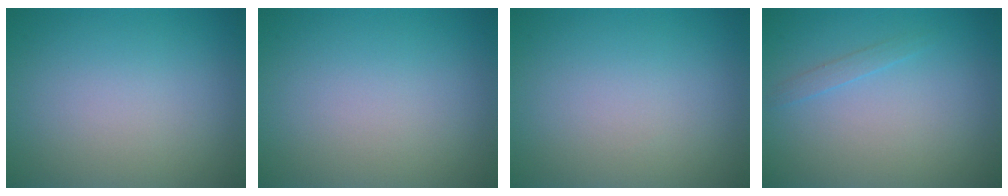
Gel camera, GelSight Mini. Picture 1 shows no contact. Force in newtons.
{"total": 0.0}
{"total": 0.0}
{"total": 0.9, "press": 0.9, "slide": 0.0}